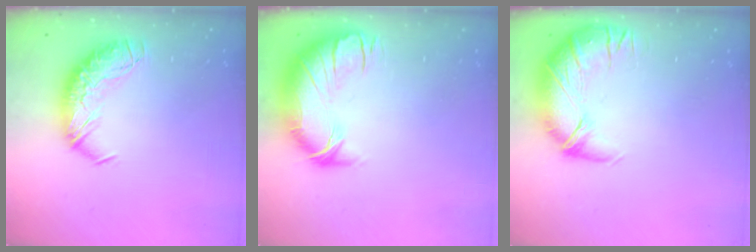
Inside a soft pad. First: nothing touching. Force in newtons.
{"total": 2.5, "press": 1.2, "slide": 2.2}
{"total": 2.8, "press": 1.3, "slide": 2.4}